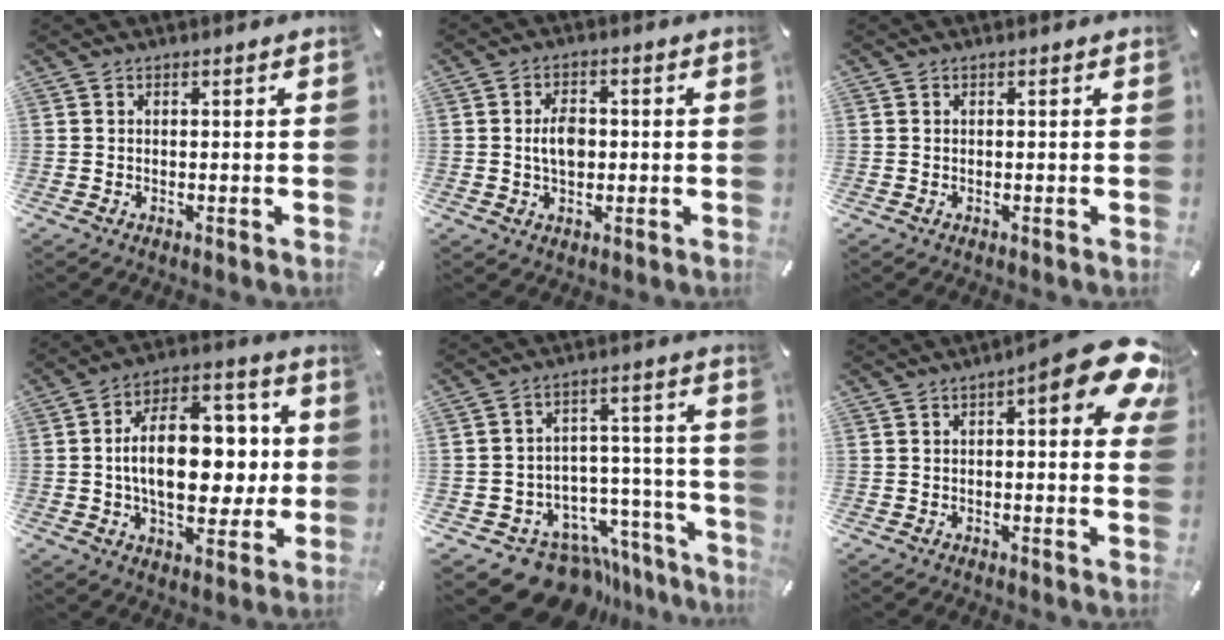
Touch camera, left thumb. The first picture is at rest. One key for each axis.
{"total": 5.3, "fx": 0.0, "fy": 3.7, "fz": 3.8, "tx": -0.065, "ty": 0.000, "tz": -0.006}
{"total": 0.0}
{"total": 19.5, "fx": 0.5, "fy": 11.8, "fz": 15.5, "tx": -0.255, "ty": 0.008, "tz": 0.008}
{"total": 14.6, "fx": -10.3, "fy": 8.7, "fz": 5.6, "tx": -0.063, "ty": 0.062, "tz": -0.162}
{"total": 13.6, "fx": 6.6, "fy": 4.1, "fz": 11.1, "tx": -0.136, "ty": -0.047, "tz": 0.103}